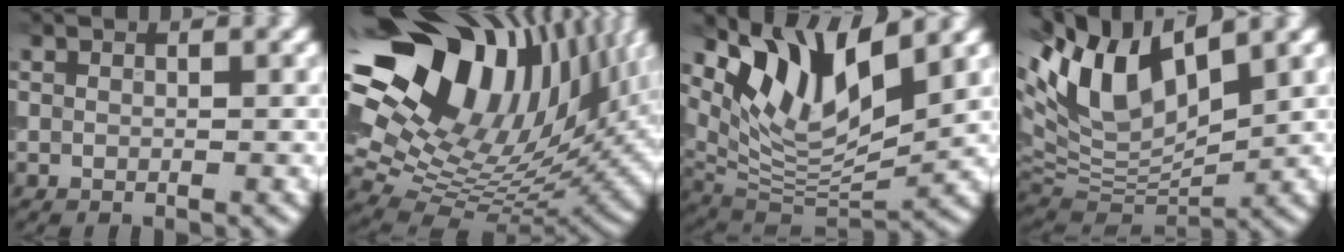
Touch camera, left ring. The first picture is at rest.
{"total": 19.4, "force": [9.8, 10.5, 13.0], "torque": [-0.231, 0.059, 0.168]}
{"total": 9.3, "force": [5.3, 3.6, 6.7], "torque": [-0.126, -0.014, 0.104]}
{"total": 10.8, "force": [4.5, 5.4, 8.2], "torque": [-0.182, 0.010, 0.083]}